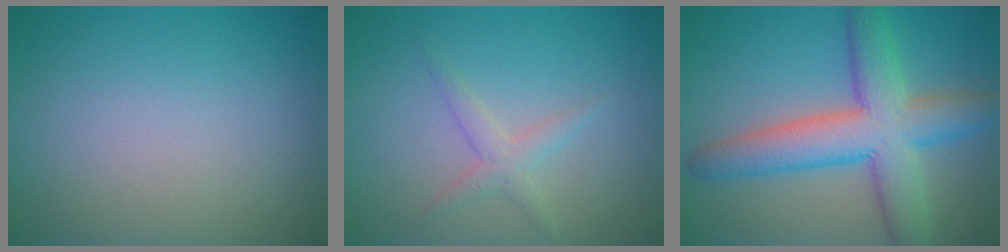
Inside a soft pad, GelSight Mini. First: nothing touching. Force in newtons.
{"total": 1.8, "press": 1.8, "slide": 0.1}
{"total": 8.3, "press": 8.3, "slide": 0.5}